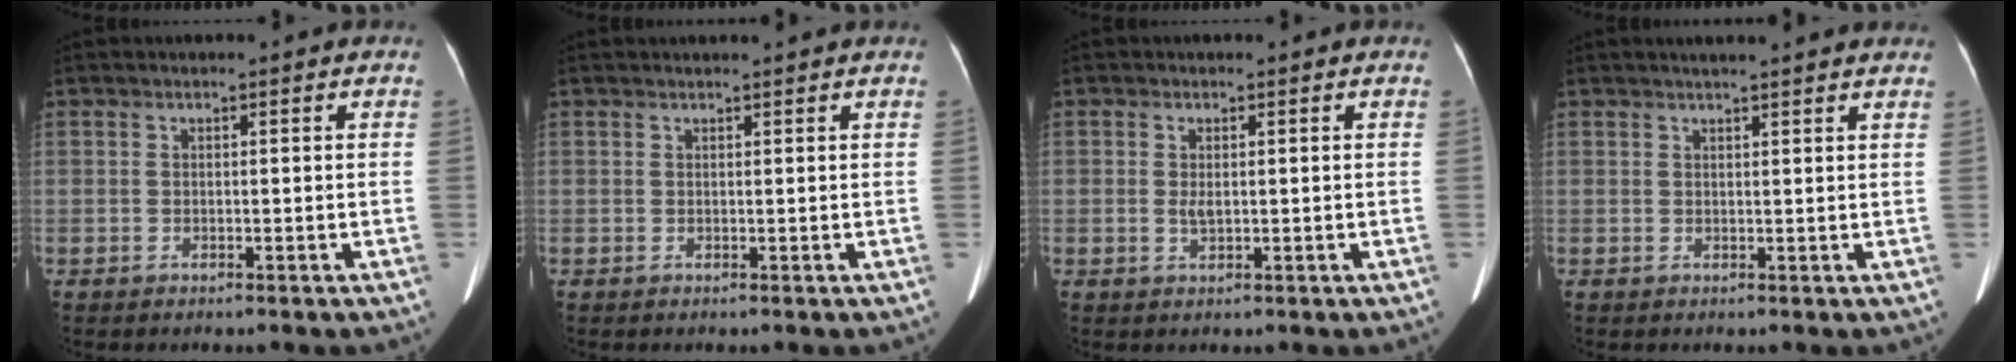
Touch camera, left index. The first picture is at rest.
{"total": 2.1, "force": [2.0, -0.4, 0.6], "torque": [-0.009, 0.012, 0.028]}
{"total": 1.5, "force": [0.3, 0.7, 1.3], "torque": [-0.028, 0.000, 0.012]}
{"total": 7.8, "force": [6.9, 0.5, 3.5], "torque": [-0.047, 0.021, 0.074]}